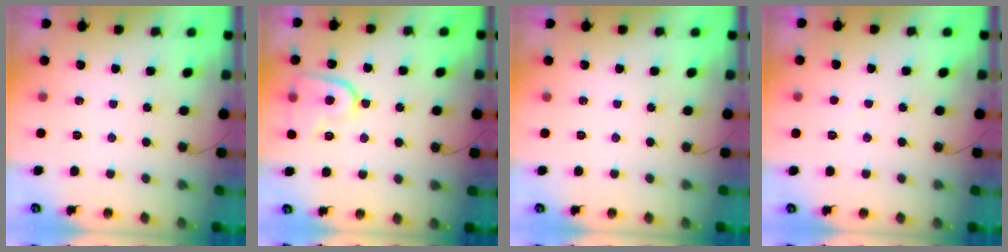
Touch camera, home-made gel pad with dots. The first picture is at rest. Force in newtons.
{"total": 11.3, "press": 11.2, "slide": 1.1}
{"total": 0.0}
{"total": 1.6, "press": 1.6, "slide": 0.2}